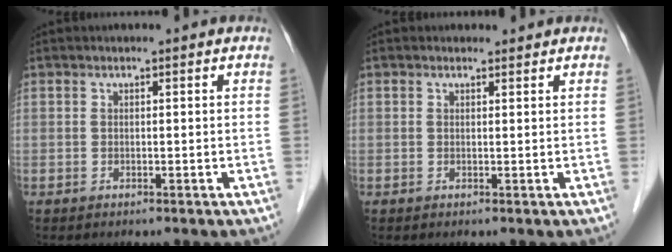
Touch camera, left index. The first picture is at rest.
{"total": 0.7, "force": [0.6, 0.3, -0.1], "torque": [-0.006, 0.002, 0.008]}